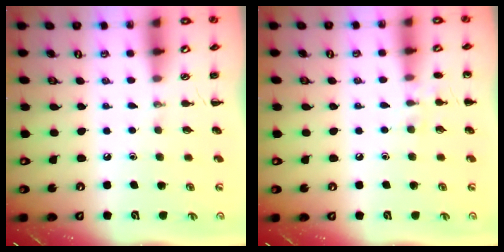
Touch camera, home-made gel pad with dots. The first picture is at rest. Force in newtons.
{"total": 6.1, "press": 5.8, "slide": 2.0}